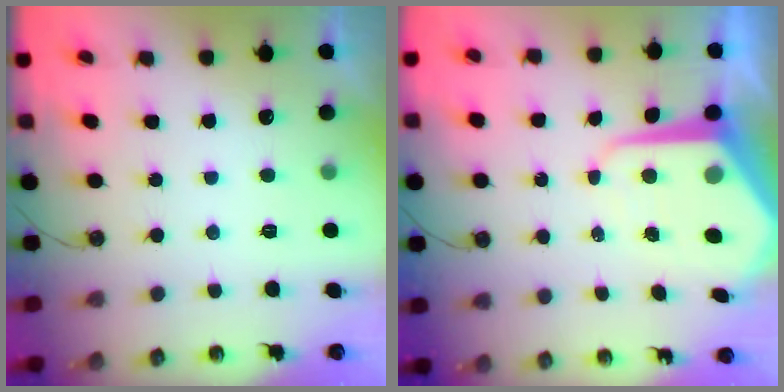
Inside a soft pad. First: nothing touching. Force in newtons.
{"total": 10.6, "press": 10.6, "slide": 0.9}